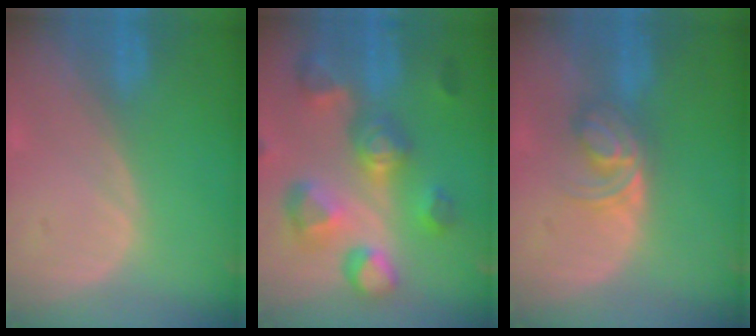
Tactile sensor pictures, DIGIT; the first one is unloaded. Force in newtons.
{"total": 11.3, "press": 10.1, "slide": 5.1}
{"total": 5.7, "press": 4.8, "slide": 3.1}